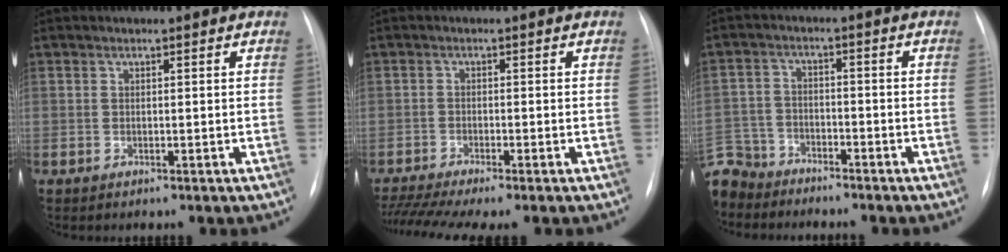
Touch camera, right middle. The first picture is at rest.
{"total": 8.6, "force": [-7.1, 0.1, 4.9], "torque": [-0.082, -0.010, -0.116]}
{"total": 10.1, "force": [-8.8, 4.8, 1.2], "torque": [-0.047, 0.005, -0.163]}